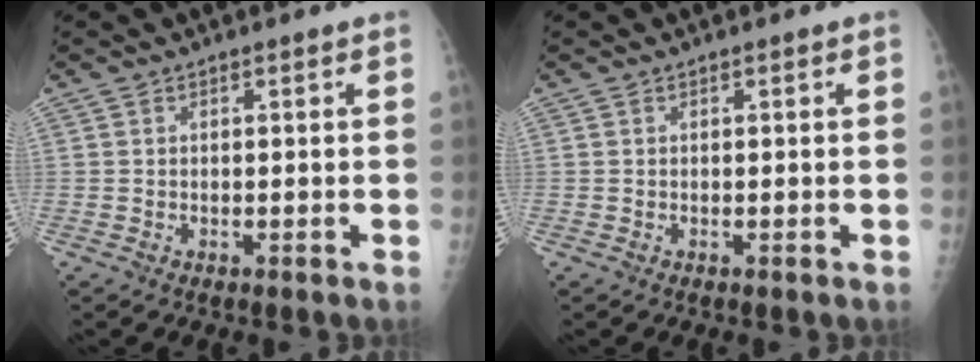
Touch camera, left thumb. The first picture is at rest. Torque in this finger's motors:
{"motor_torque": [0.00, 0.07, -0.07, -0.03, 0.00]}